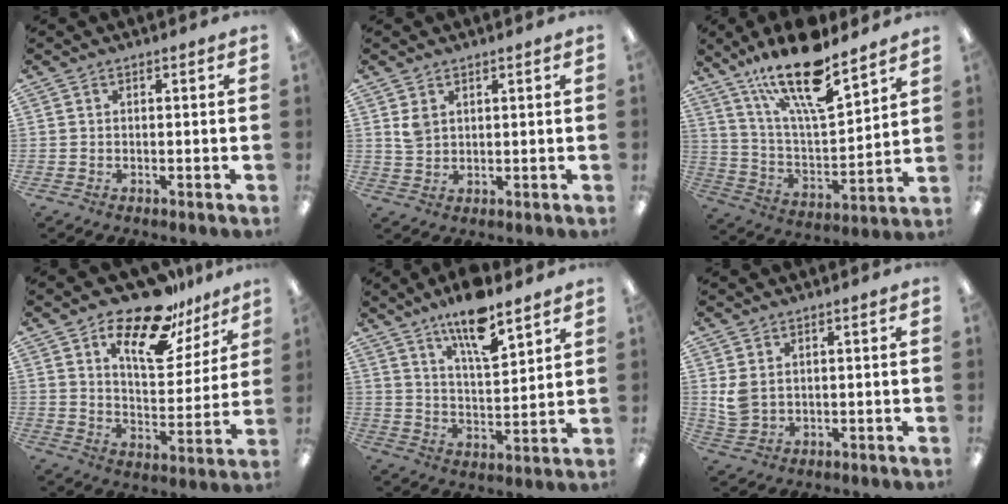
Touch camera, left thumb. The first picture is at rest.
{"total": 3.2, "force": [1.8, 2.2, 1.5], "torque": [-0.026, -0.003, 0.033]}
{"total": 20.5, "force": [14.8, 5.9, 12.9], "torque": [-0.219, -0.092, 0.249]}
{"total": 19.0, "force": [13.4, 8.1, 10.8], "torque": [-0.170, -0.076, 0.225]}
{"total": 13.0, "force": [9.8, 3.5, 7.7], "torque": [-0.126, -0.056, 0.166]}
{"total": 4.7, "force": [2.0, 3.2, 2.8], "torque": [-0.062, -0.004, 0.039]}